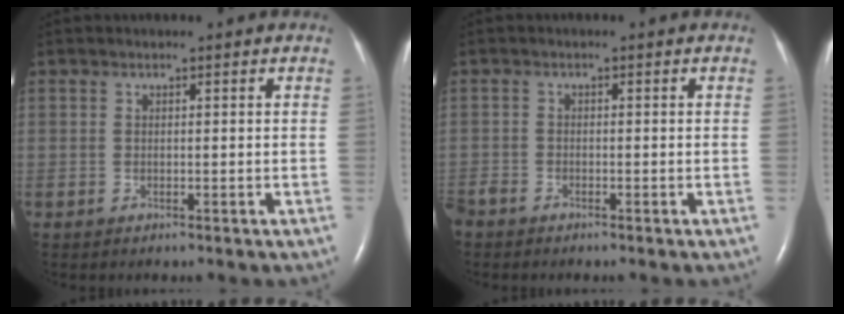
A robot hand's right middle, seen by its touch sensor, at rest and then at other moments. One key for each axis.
{"total": 2.3, "fx": -2.0, "fy": 0.8, "fz": 0.6, "tx": -0.016, "ty": -0.003, "tz": -0.037}